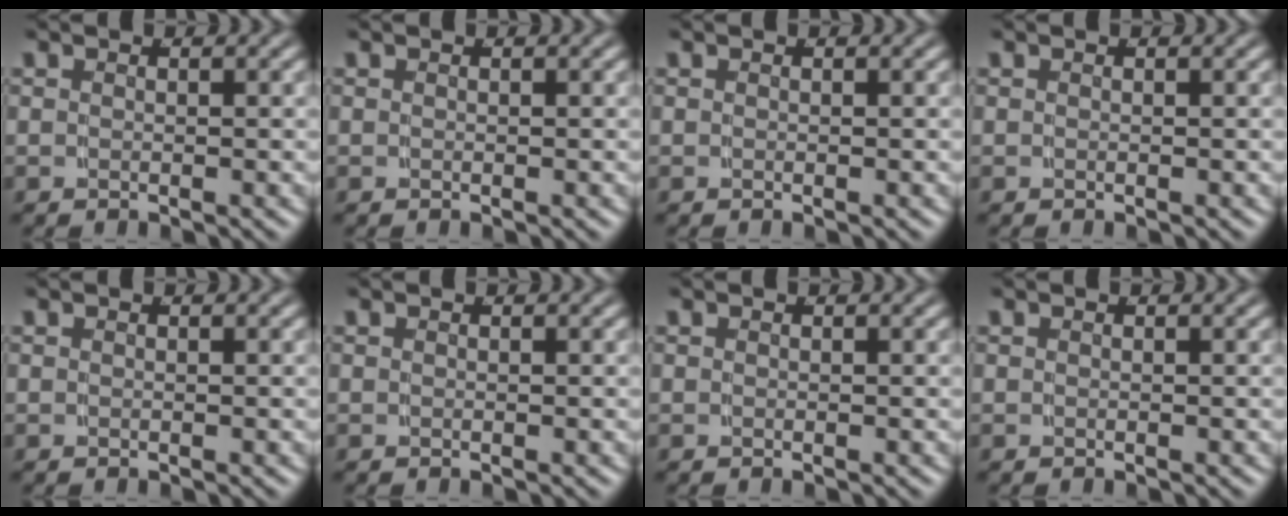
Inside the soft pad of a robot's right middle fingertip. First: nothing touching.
{"total": 0.0}
{"total": 0.0}
{"total": 0.0}
{"total": 0.0}
{"total": 0.0}
{"total": 0.0}
{"total": 0.0}